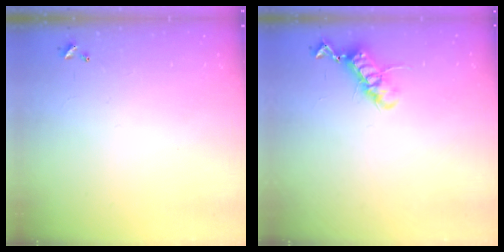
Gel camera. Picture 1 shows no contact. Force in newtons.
{"total": 11.7, "press": 11.6, "slide": 1.2}